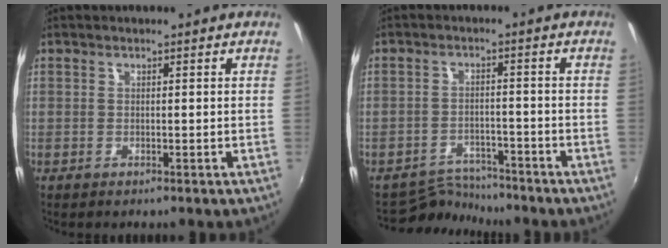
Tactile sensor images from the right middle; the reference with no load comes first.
{"total": 5.3, "force": [-5.2, 0.9, -0.8], "torque": [-0.002, 0.010, -0.089]}